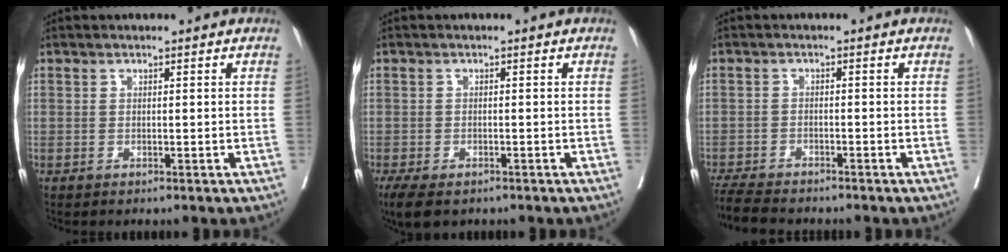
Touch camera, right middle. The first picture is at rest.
{"total": 5.7, "force": [-4.1, 2.4, 3.1], "torque": [-0.051, -0.012, -0.063]}
{"total": 6.9, "force": [-6.4, 1.0, 2.5], "torque": [-0.038, -0.017, -0.108]}